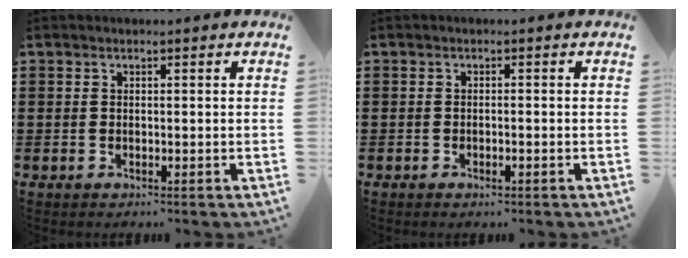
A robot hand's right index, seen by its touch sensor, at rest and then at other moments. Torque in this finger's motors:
{"motor_torque": [0.26, -0.10, 0.06, 0.00]}